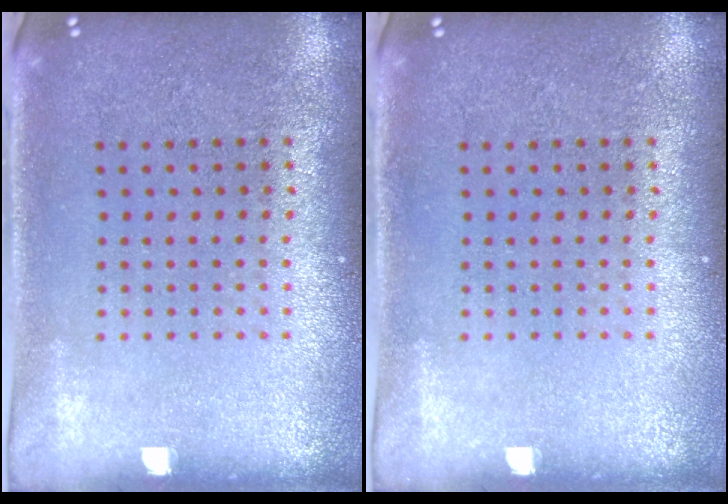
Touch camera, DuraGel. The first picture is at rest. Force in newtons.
{"total": 0.0}